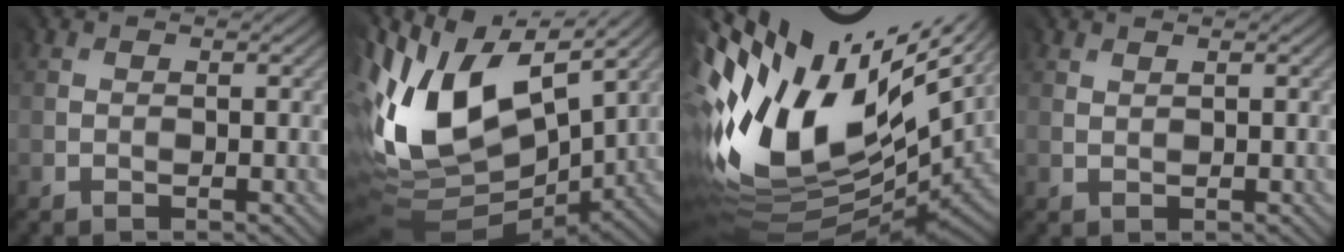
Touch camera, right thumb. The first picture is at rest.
{"total": 15.4, "force": [4.6, 9.0, 11.6], "torque": [-0.263, 0.019, 0.080]}
{"total": 16.0, "force": [5.2, 7.9, 13.0], "torque": [-0.261, -0.012, 0.115]}
{"total": 1.4, "force": [1.3, 0.1, -0.4], "torque": [0.011, 0.004, 0.027]}